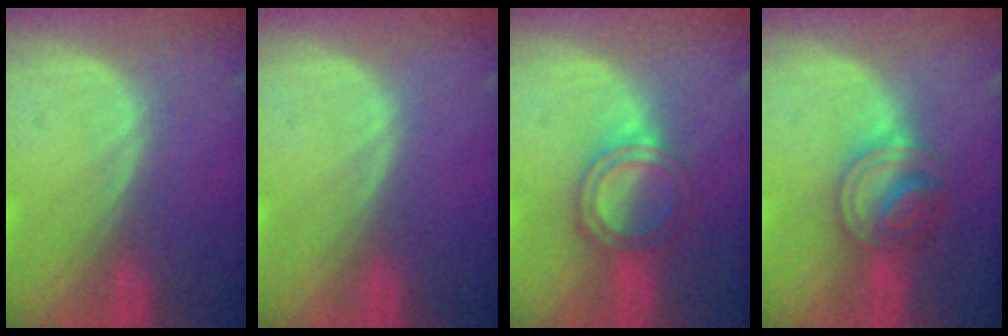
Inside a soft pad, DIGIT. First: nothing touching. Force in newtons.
{"total": 0.0}
{"total": 5.3, "press": 5.2, "slide": 1.3}
{"total": 5.7, "press": 5.7, "slide": 0.4}